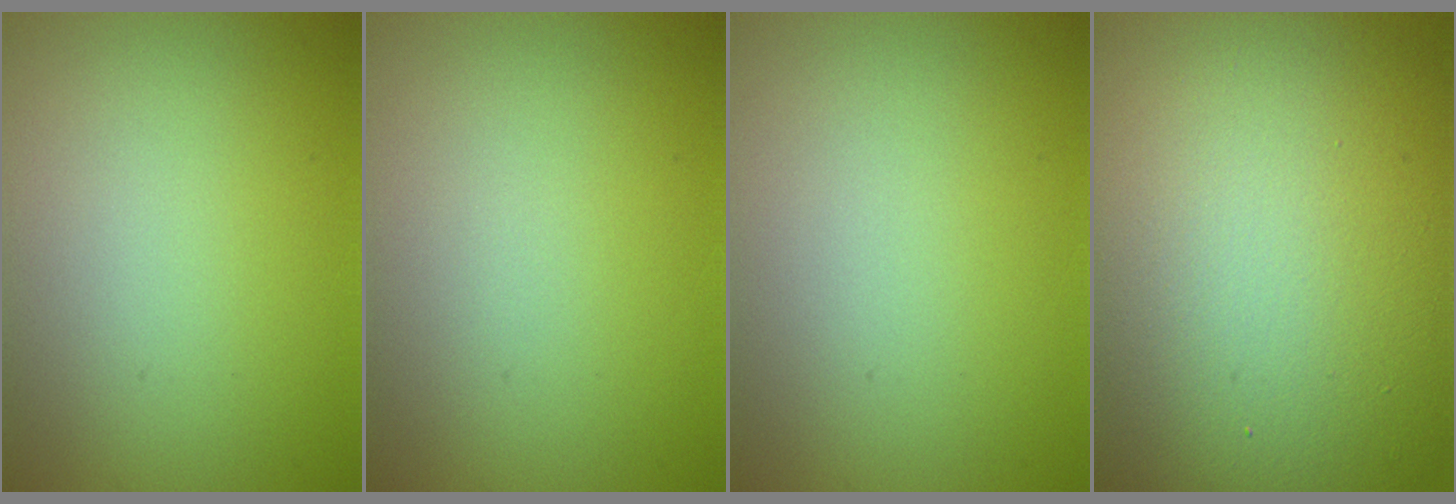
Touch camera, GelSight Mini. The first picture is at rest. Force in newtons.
{"total": 0.0}
{"total": 0.0}
{"total": 21.1, "press": 21.0, "slide": 1.3}